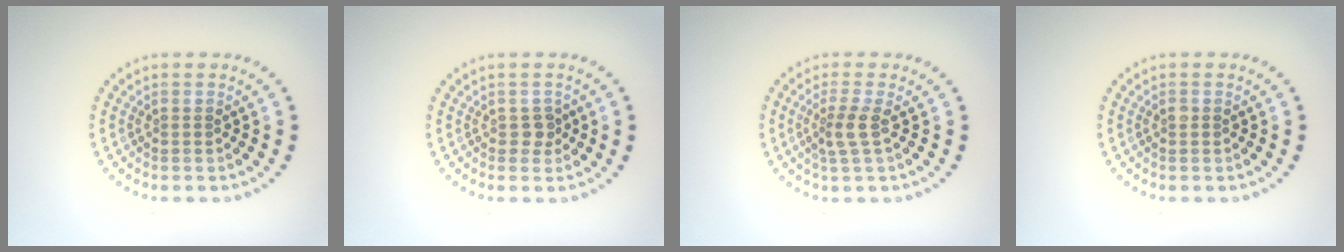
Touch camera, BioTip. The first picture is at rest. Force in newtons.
{"total": 1.1, "press": 1.0, "slide": 0.4}
{"total": 2.0, "press": 1.6, "slide": 1.3}
{"total": 0.6, "press": 0.6, "slide": 0.1}